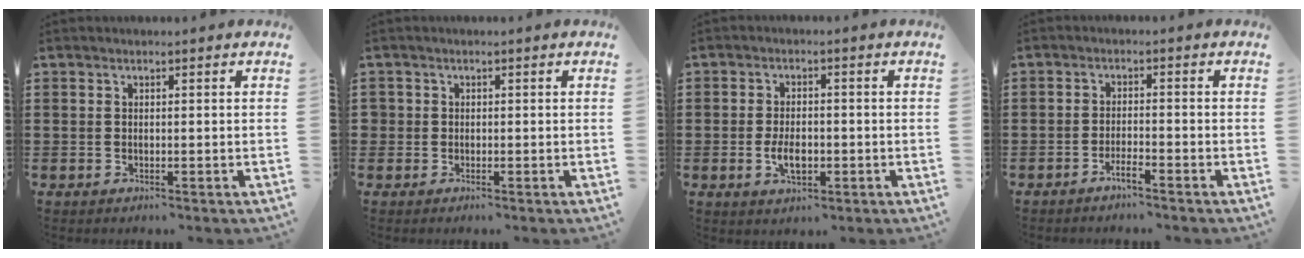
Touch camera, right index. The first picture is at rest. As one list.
[{"total": 1.0, "force": [0.0, 1.0, 0.1], "torque": [-0.005, 0.005, 0.000]}, {"total": 4.3, "force": [-1.1, 2.1, 3.7], "torque": [-0.080, -0.005, -0.020]}, {"total": 2.3, "force": [-1.9, 0.0, 1.4], "torque": [-0.025, 0.001, -0.034]}]